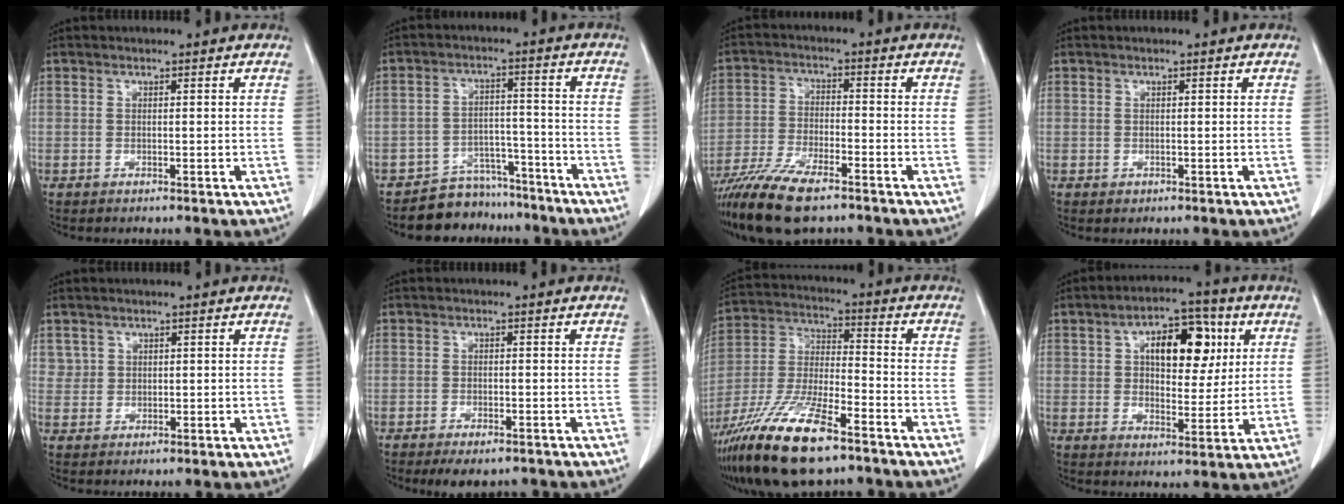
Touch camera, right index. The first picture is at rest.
{"total": 7.5, "force": [-6.5, 3.7, -0.3], "torque": [0.019, 0.041, -0.103]}
{"total": 12.5, "force": [-9.3, 3.3, 7.6], "torque": [-0.142, -0.025, -0.166]}
{"total": 0.6, "force": [-0.1, 0.6, 0.1], "torque": [-0.001, 0.003, 0.000]}
{"total": 1.7, "force": [0.8, 1.5, -0.1], "torque": [0.015, 0.003, 0.010]}
{"total": 5.2, "force": [-4.1, 2.0, 2.4], "torque": [-0.028, -0.004, -0.057]}
{"total": 17.8, "force": [-11.9, 4.1, 12.7], "torque": [-0.281, -0.032, -0.221]}
{"total": 11.6, "force": [3.7, 5.7, 9.4], "torque": [-0.144, 0.027, 0.058]}